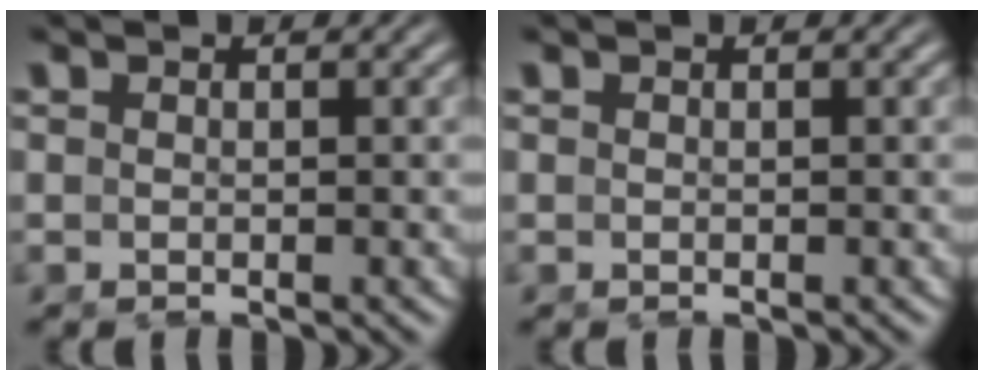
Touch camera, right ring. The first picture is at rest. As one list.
[{"total": 0.0}]